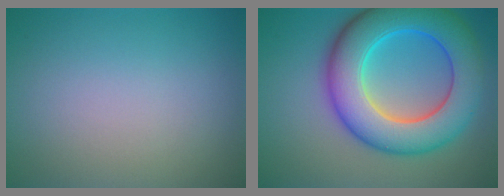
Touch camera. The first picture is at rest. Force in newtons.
{"total": 11.1, "press": 11.1, "slide": 0.3}